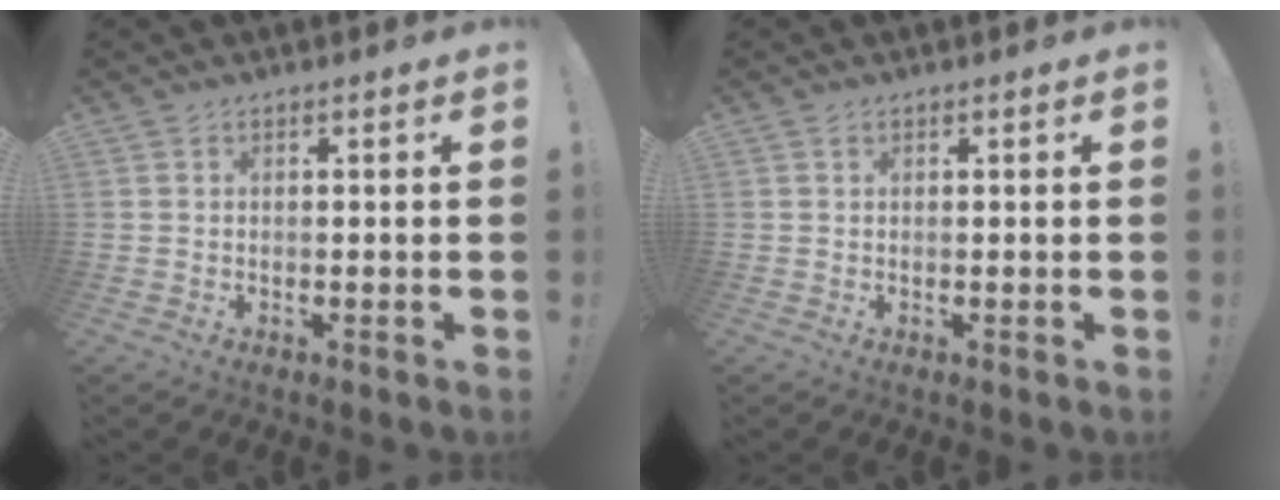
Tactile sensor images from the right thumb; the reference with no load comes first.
{"total": 0.6, "force": [0.4, 0.3, 0.1], "torque": [0.001, -0.001, 0.007]}